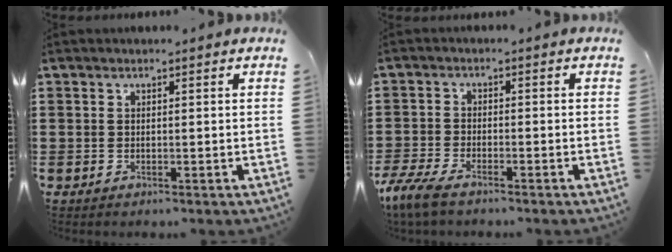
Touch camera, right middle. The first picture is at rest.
{"total": 4.7, "force": [-3.9, 1.0, 2.4], "torque": [-0.075, -0.009, -0.084]}